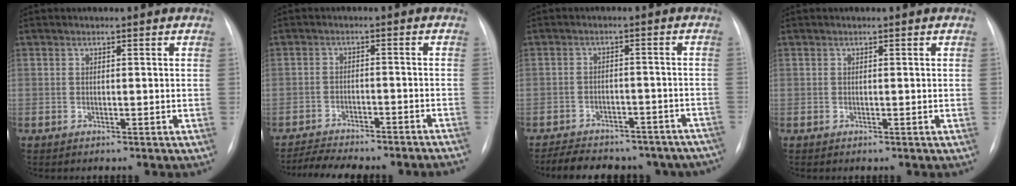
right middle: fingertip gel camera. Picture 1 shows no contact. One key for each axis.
{"total": 10.4, "fx": -9.9, "fy": -0.2, "fz": 3.2, "tx": -0.028, "ty": 0.010, "tz": -0.140}
{"total": 21.9, "fx": -19.0, "fy": 8.2, "fz": 7.2, "tx": -0.125, "ty": 0.010, "tz": -0.224}
{"total": 0.0}